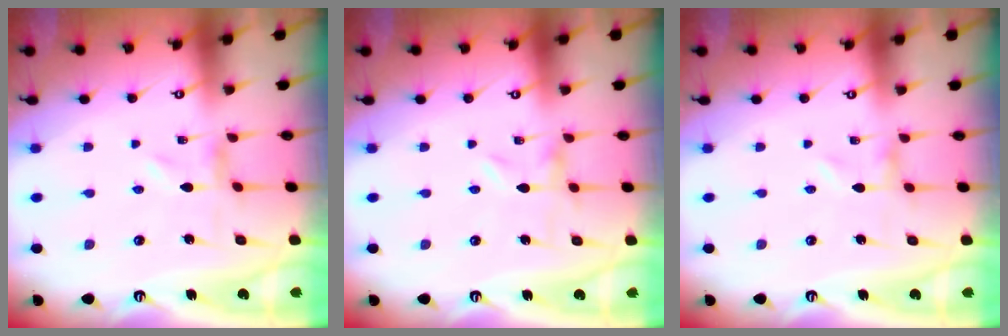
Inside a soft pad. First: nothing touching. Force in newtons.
{"total": 0.0}
{"total": 0.0}